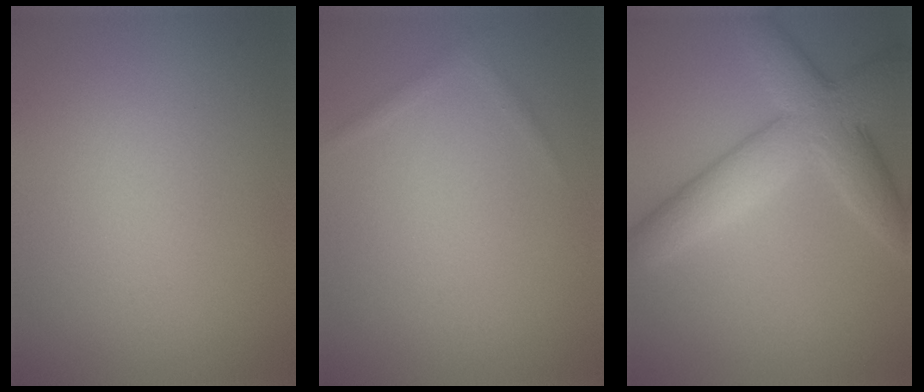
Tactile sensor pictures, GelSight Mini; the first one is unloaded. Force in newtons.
{"total": 0.6, "press": 0.6, "slide": 0.1}
{"total": 6.8, "press": 6.8, "slide": 0.1}